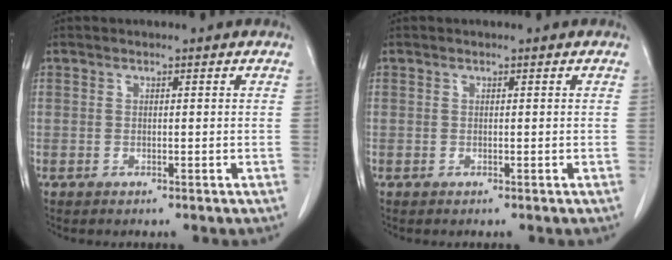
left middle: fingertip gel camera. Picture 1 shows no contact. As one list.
[{"total": 0.0}]